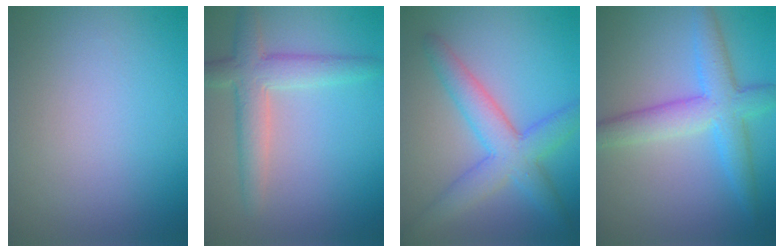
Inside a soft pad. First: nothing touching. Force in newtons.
{"total": 4.4, "press": 4.4, "slide": 0.3}
{"total": 5.5, "press": 5.5, "slide": 0.1}
{"total": 5.3, "press": 5.3, "slide": 0.1}